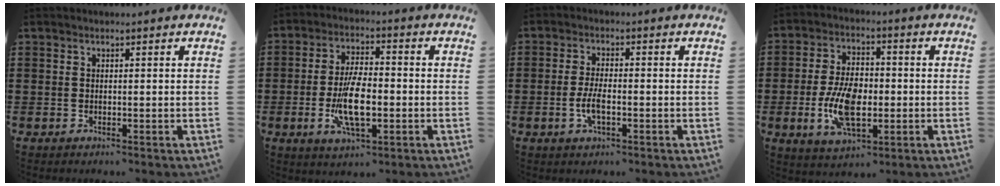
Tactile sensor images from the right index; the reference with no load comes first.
{"total": 9.2, "force": [-1.9, 3.6, 8.3], "torque": [-0.171, -0.009, -0.034]}
{"total": 3.9, "force": [-1.0, 1.2, 3.6], "torque": [-0.077, -0.005, -0.021]}
{"total": 9.7, "force": [-1.9, 5.0, 8.1], "torque": [-0.165, -0.003, -0.034]}